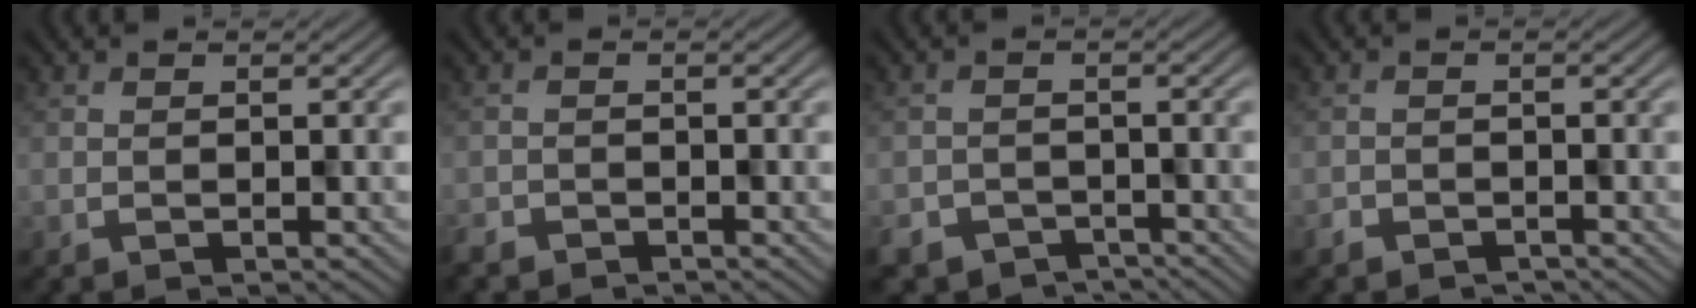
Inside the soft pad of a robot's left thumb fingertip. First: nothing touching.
{"total": 2.1, "force": [-2.0, 0.7, -0.1], "torque": [0.005, -0.008, -0.037]}
{"total": 4.4, "force": [-3.6, 2.5, 0.6], "torque": [-0.011, -0.010, -0.055]}
{"total": 1.7, "force": [-1.5, 0.7, -0.1], "torque": [0.004, -0.003, -0.025]}